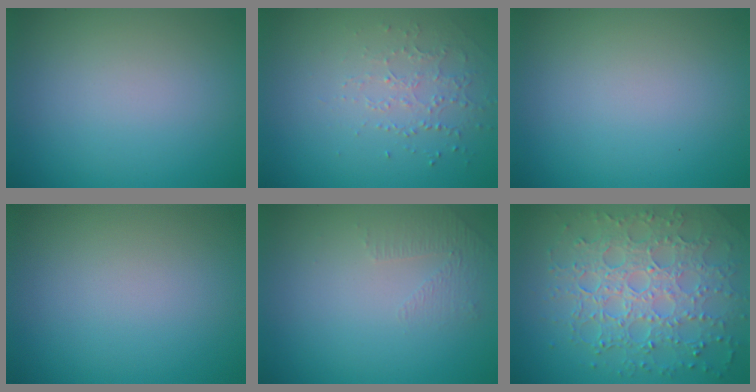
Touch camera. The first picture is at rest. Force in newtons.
{"total": 1.3, "press": 1.0, "slide": 0.8}
{"total": 0.0}
{"total": 0.0}
{"total": 1.1, "press": 0.6, "slide": 1.0}
{"total": 8.1, "press": 5.7, "slide": 5.8}